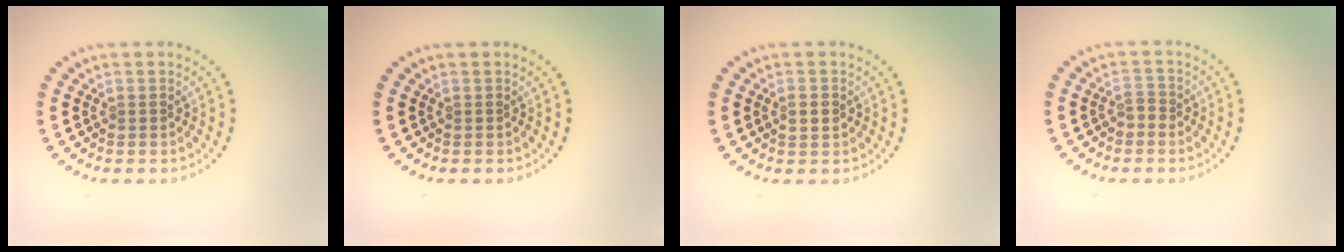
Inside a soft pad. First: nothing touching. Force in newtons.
{"total": 0.0}
{"total": 1.4, "press": 1.4, "slide": 0.2}
{"total": 1.2, "press": 1.1, "slide": 0.5}